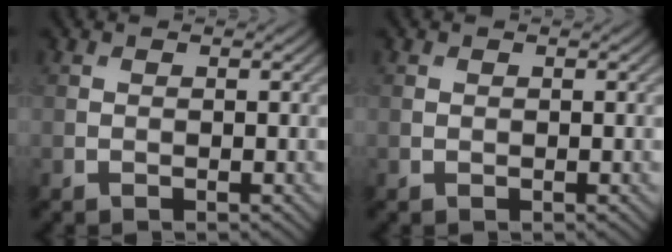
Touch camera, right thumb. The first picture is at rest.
{"total": 0.0}